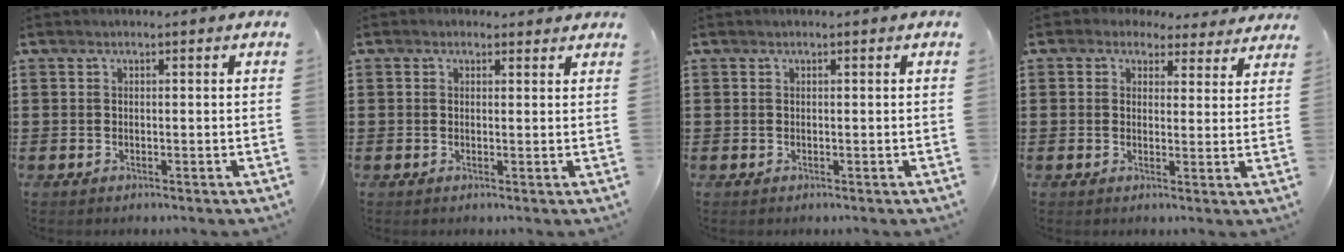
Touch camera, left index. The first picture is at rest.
{"total": 1.1, "force": [0.8, 0.7, 0.3], "torque": [-0.008, 0.006, 0.015]}
{"total": 0.0}
{"total": 2.9, "force": [2.5, 1.4, 0.7], "torque": [-0.025, -0.004, 0.046]}